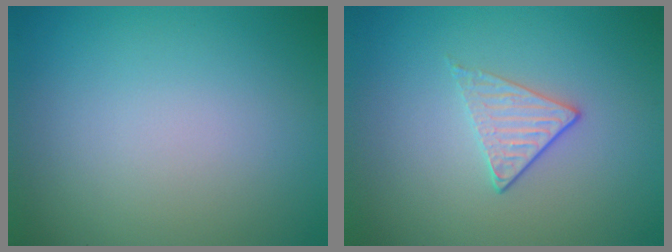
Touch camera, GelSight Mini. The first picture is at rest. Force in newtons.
{"total": 1.7, "press": 1.4, "slide": 1.0}